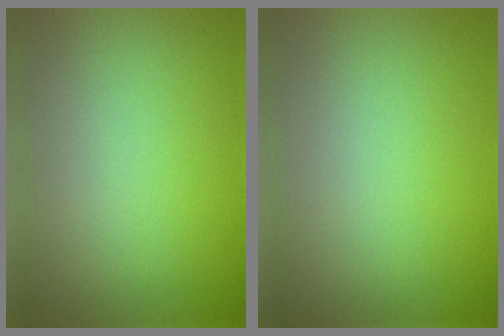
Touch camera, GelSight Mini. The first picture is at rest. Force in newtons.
{"total": 0.0}